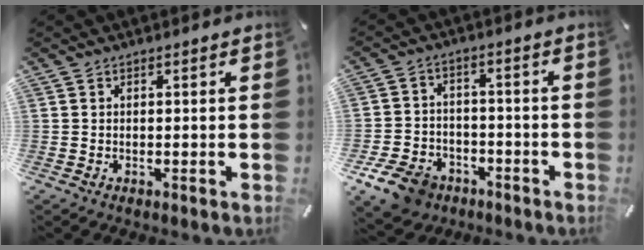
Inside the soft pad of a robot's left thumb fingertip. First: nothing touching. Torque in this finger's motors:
{"motor_torque": [0.82, 1.23, 0.13, 0.14, 0.06]}